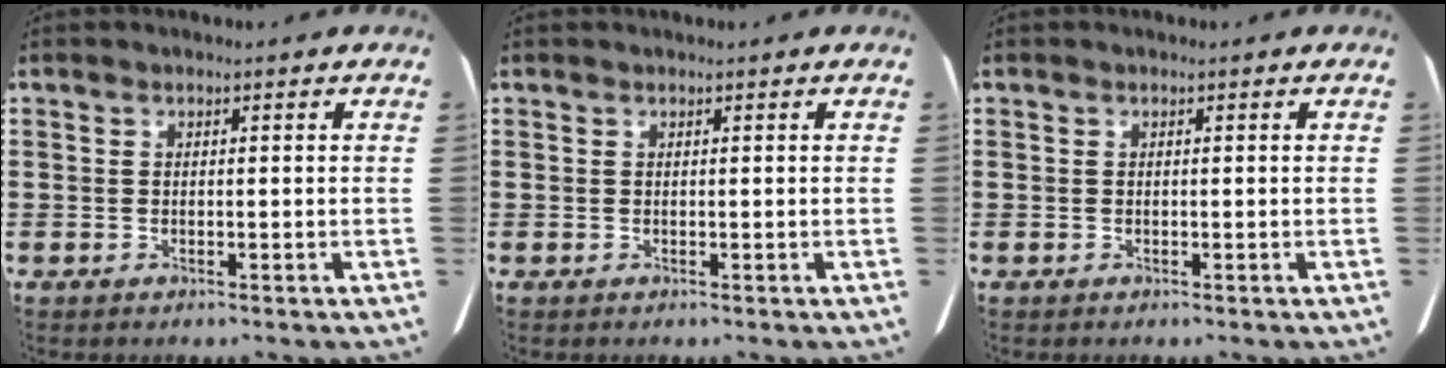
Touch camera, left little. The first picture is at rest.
{"total": 0.0}
{"total": 0.0}